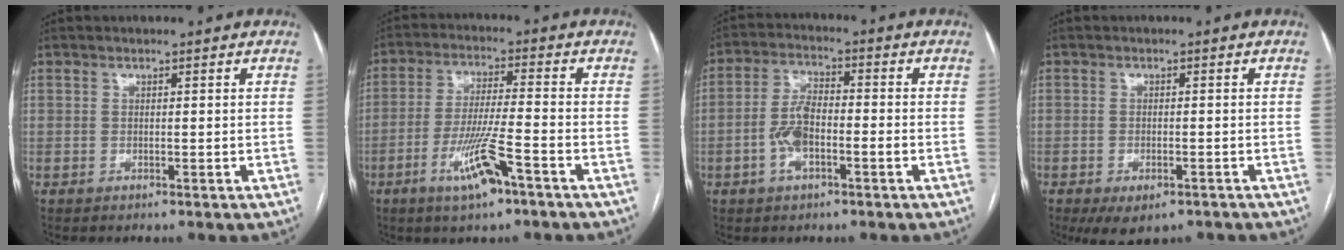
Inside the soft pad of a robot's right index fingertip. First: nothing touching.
{"total": 9.3, "force": [-4.9, 0.8, 7.9], "torque": [-0.155, -0.010, -0.085]}
{"total": 6.4, "force": [-1.9, 2.6, 5.5], "torque": [-0.122, 0.012, -0.037]}
{"total": 5.9, "force": [-4.0, 2.7, 3.4], "torque": [-0.050, -0.006, -0.054]}